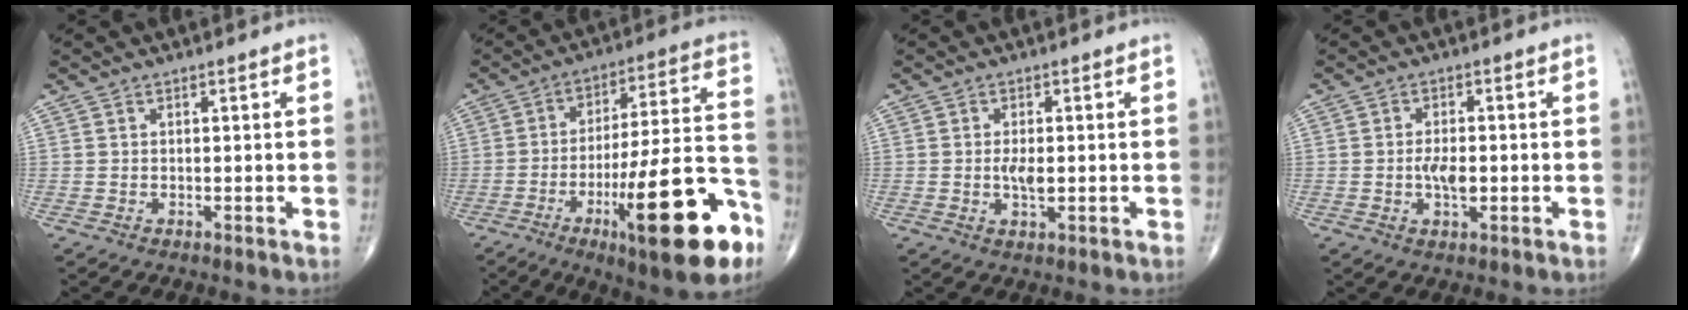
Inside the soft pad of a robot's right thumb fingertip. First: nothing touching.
{"total": 24.1, "force": [-10.8, 5.4, 20.9], "torque": [-0.288, 0.055, -0.157]}
{"total": 3.3, "force": [-0.3, 1.4, 2.9], "torque": [-0.055, -0.004, -0.006]}
{"total": 4.2, "force": [-0.7, 2.0, 3.6], "torque": [-0.062, 0.000, -0.014]}